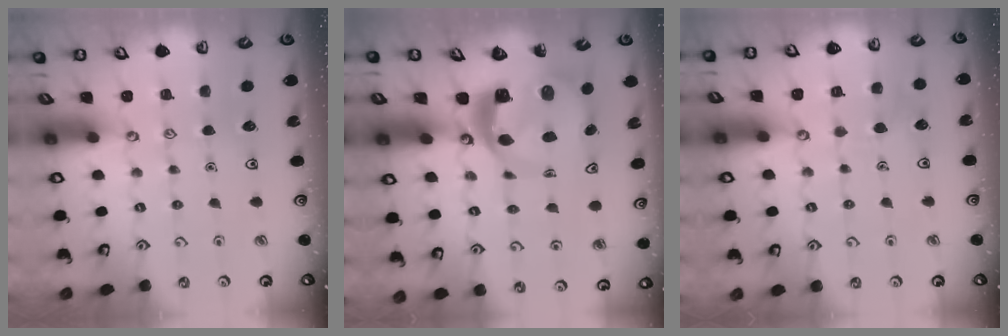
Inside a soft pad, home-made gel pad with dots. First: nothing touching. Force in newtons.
{"total": 8.6, "press": 8.6, "slide": 1.2}
{"total": 4.1, "press": 4.1, "slide": 0.3}